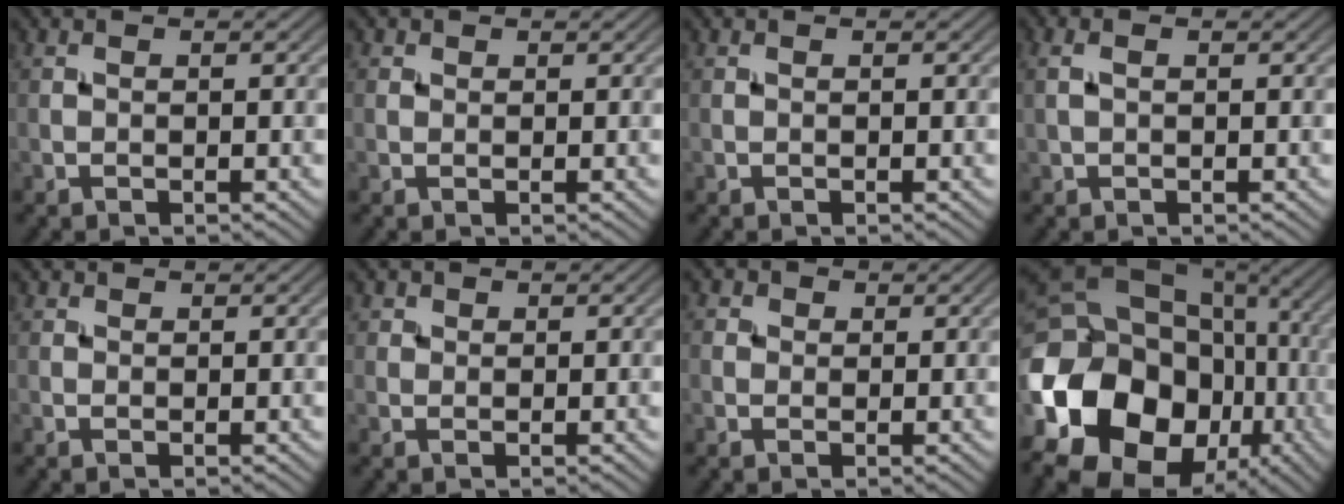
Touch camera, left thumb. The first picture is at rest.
{"total": 1.0, "force": [0.6, 0.8, 0.2], "torque": [-0.001, -0.001, 0.009]}
{"total": 0.0}
{"total": 1.6, "force": [0.5, 0.8, 1.3], "torque": [-0.038, 0.006, 0.008]}
{"total": 0.9, "force": [0.6, 0.6, 0.1], "torque": [-0.001, -0.001, 0.012]}
{"total": 1.8, "force": [1.1, 1.3, 0.4], "torque": [-0.010, -0.004, 0.018]}
{"total": 2.0, "force": [0.8, 1.7, 0.6], "torque": [-0.015, 0.000, 0.004]}
{"total": 20.7, "force": [-6.5, 15.8, 11.7], "torque": [-0.264, -0.018, -0.110]}